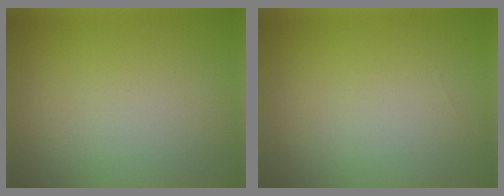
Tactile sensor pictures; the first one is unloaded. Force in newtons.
{"total": 0.0}